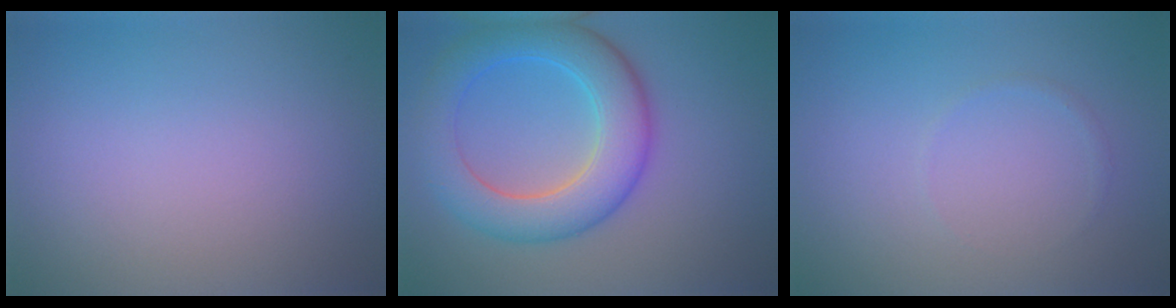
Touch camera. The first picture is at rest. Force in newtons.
{"total": 7.3, "press": 7.3, "slide": 0.2}
{"total": 0.5, "press": 0.5, "slide": 0.0}